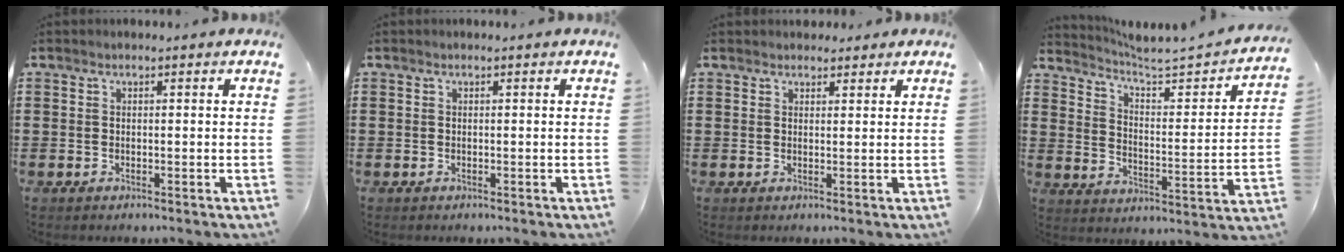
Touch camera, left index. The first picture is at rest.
{"total": 0.0}
{"total": 1.8, "force": [1.6, 0.8, 0.1], "torque": [0.002, 0.003, 0.029]}
{"total": 3.3, "force": [3.0, -0.1, 1.4], "torque": [-0.048, -0.034, 0.039]}